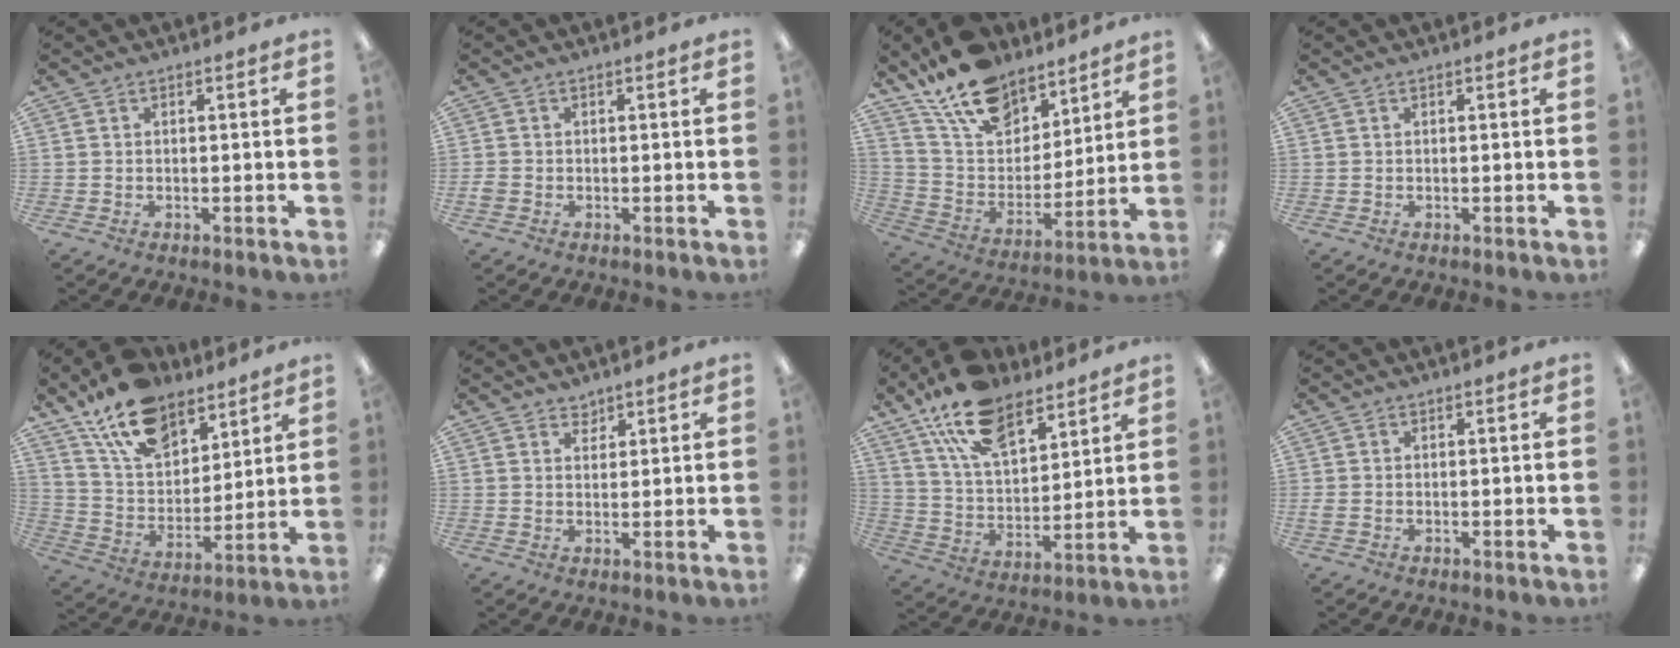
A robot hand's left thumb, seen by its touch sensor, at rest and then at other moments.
{"total": 1.4, "force": [-0.4, 1.2, 0.7], "torque": [-0.011, 0.003, -0.007]}
{"total": 17.5, "force": [13.2, 9.3, 6.7], "torque": [-0.137, -0.075, 0.247]}
{"total": 0.0}
{"total": 17.3, "force": [12.3, 9.3, 7.9], "torque": [-0.147, -0.061, 0.228]}
{"total": 2.3, "force": [2.1, 1.0, 0.2], "torque": [0.004, -0.012, 0.040]}
{"total": 17.5, "force": [11.8, 8.7, 9.5], "torque": [-0.173, -0.049, 0.215]}
{"total": 1.0, "force": [-0.1, 0.7, 0.7], "torque": [-0.013, 0.002, -0.003]}